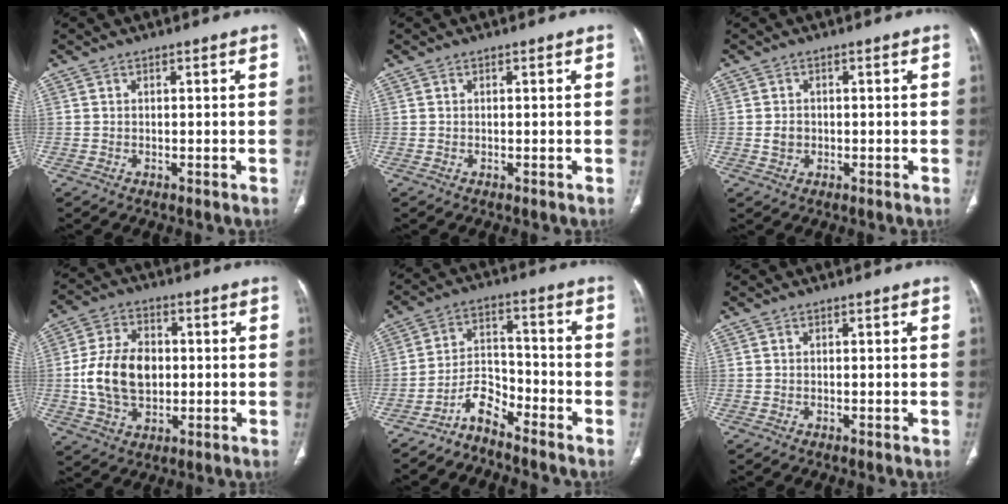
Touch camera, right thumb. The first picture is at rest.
{"total": 0.0}
{"total": 2.1, "force": [-0.2, 1.8, 1.1], "torque": [-0.013, 0.005, -0.002]}
{"total": 13.3, "force": [-0.3, 9.2, 9.6], "torque": [-0.166, 0.012, 0.000]}
{"total": 6.2, "force": [-5.4, 2.1, 2.1], "torque": [-0.034, 0.060, -0.109]}
{"total": 0.0}